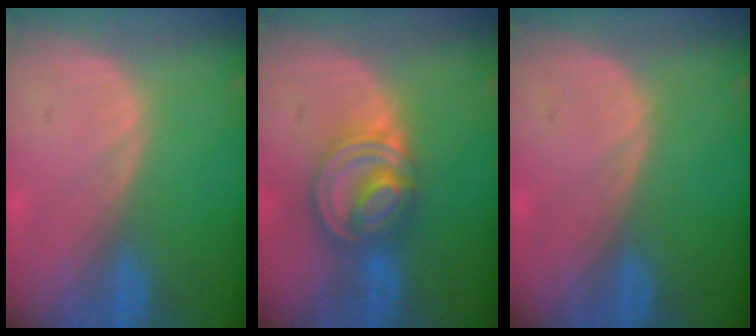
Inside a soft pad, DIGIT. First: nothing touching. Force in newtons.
{"total": 8.2, "press": 7.0, "slide": 4.4}
{"total": 0.0}